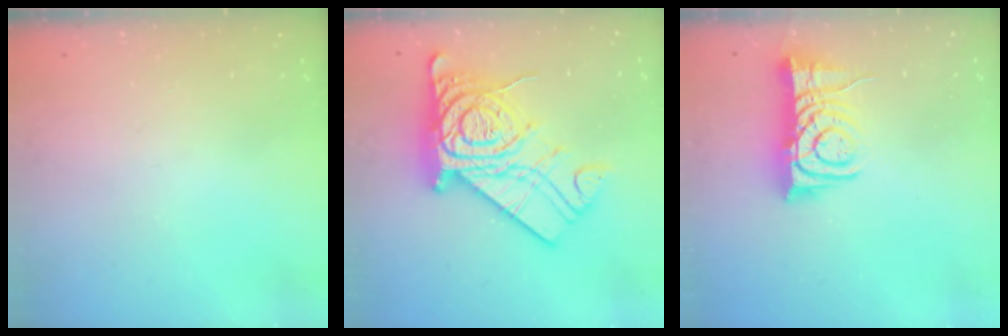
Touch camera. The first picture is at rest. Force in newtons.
{"total": 23.2, "press": 23.1, "slide": 2.3}
{"total": 9.4, "press": 9.4, "slide": 1.2}